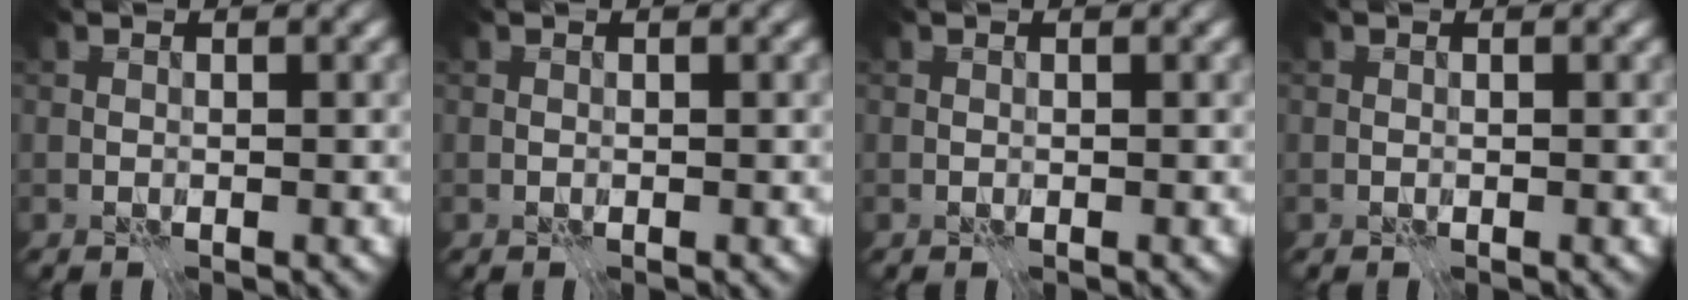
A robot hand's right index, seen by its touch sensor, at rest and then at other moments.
{"total": 0.0}
{"total": 0.0}
{"total": 0.0}